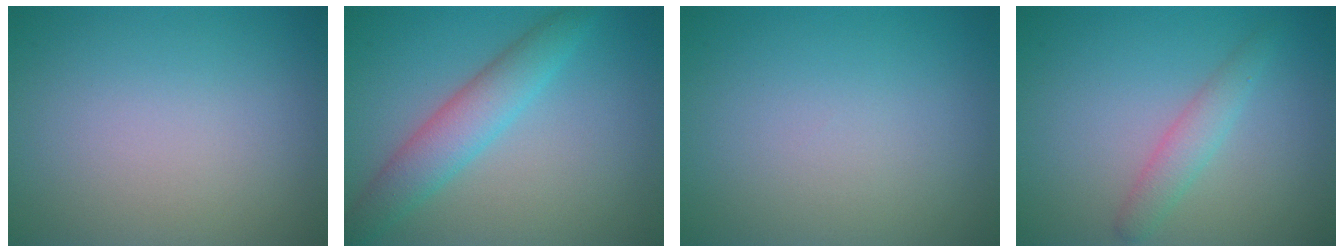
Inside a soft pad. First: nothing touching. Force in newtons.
{"total": 4.1, "press": 4.1, "slide": 0.1}
{"total": 0.0}
{"total": 2.1, "press": 2.1, "slide": 0.0}